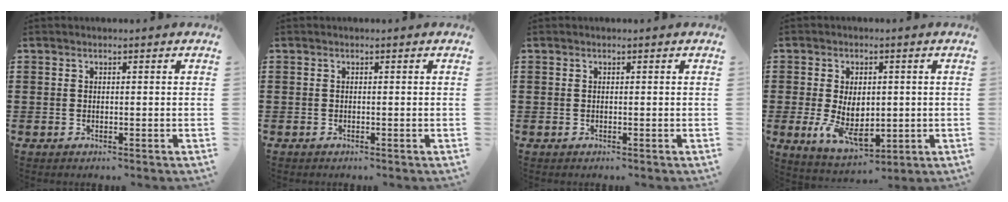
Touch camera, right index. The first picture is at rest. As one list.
[{"total": 0.0}, {"total": 0.0}, {"total": 7.4, "force": [-0.8, 4.4, 5.9], "torque": [-0.112, -0.004, -0.018]}]